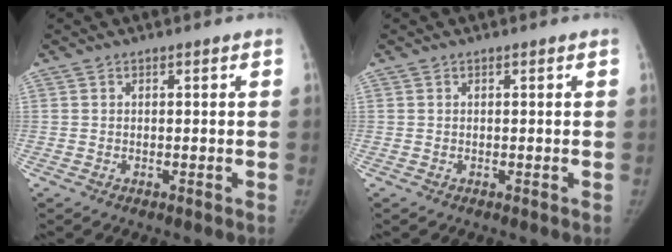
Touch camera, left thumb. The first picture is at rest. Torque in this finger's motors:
{"motor_torque": [0.03, 0.03, -0.01, 0.01, 0.00]}